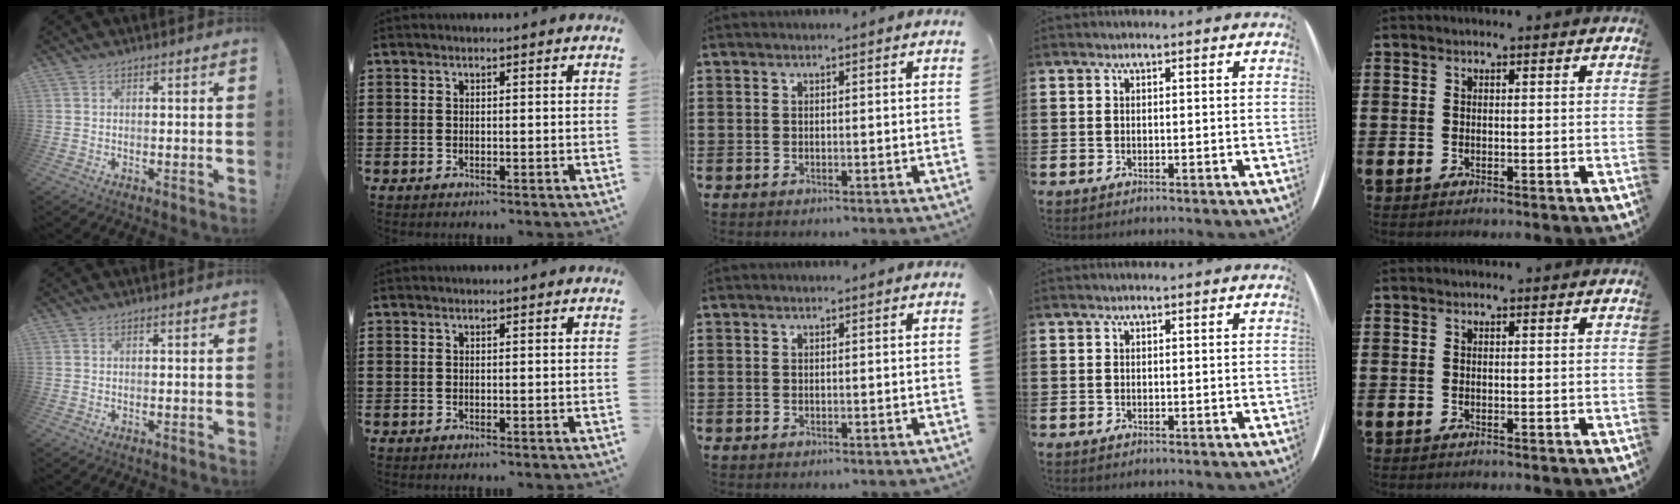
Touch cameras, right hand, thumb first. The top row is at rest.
{}